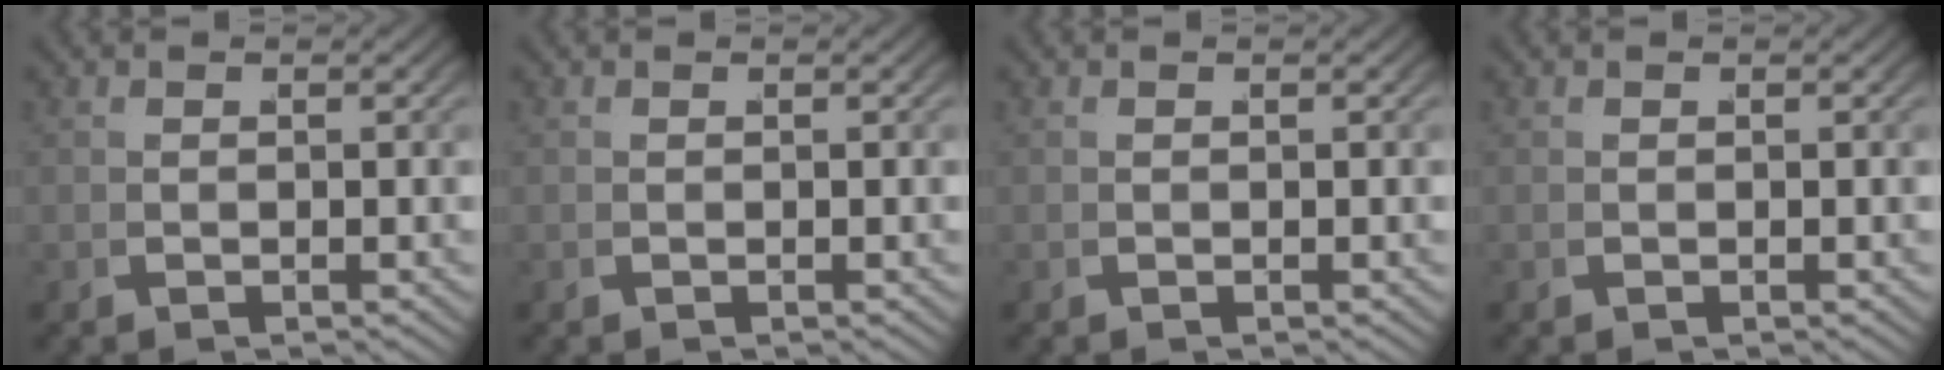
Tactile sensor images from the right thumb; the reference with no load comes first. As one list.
[{"total": 0.0}, {"total": 0.0}, {"total": 0.0}]